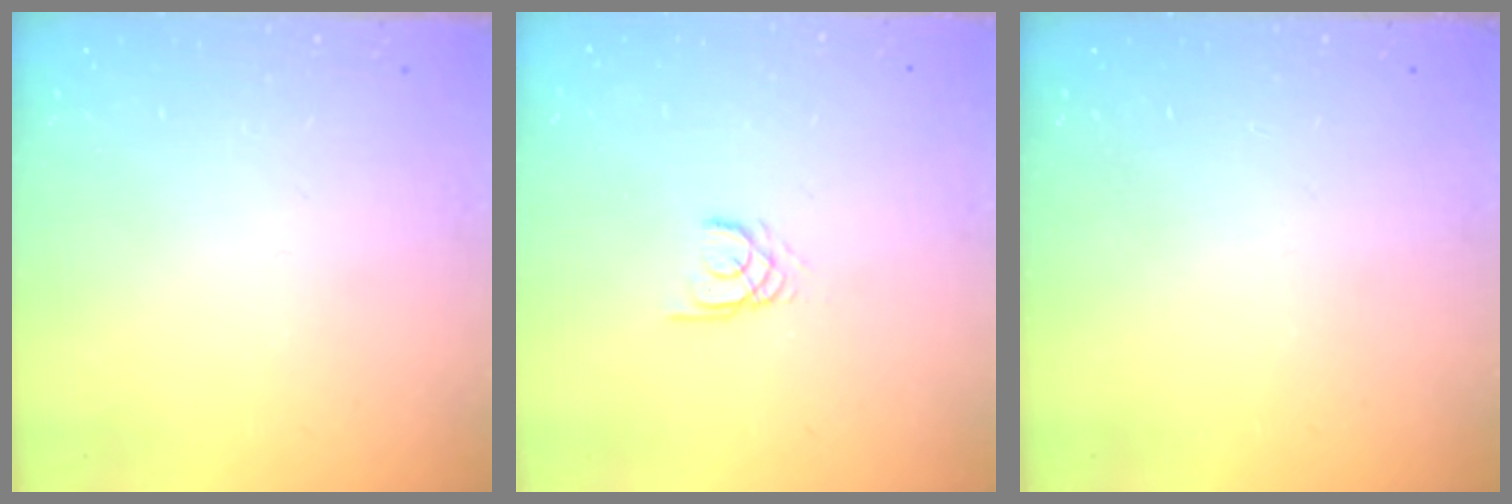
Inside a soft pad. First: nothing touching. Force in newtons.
{"total": 2.4, "press": 2.4, "slide": 0.1}
{"total": 0.0}